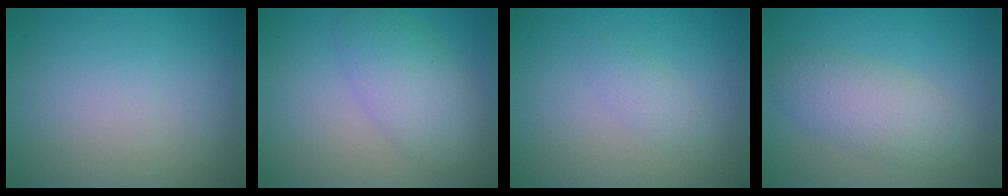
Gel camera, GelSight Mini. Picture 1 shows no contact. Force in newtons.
{"total": 4.7, "press": 4.7, "slide": 0.1}
{"total": 1.4, "press": 1.4, "slide": 0.1}
{"total": 4.2, "press": 4.2, "slide": 0.4}